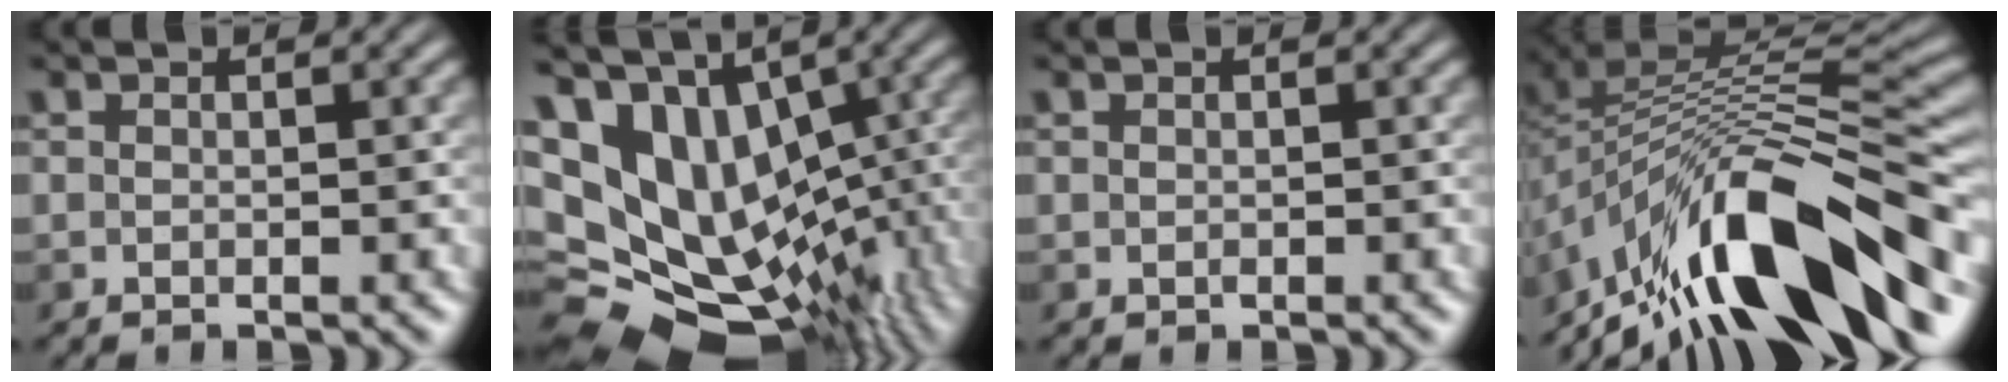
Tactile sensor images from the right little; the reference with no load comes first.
{"total": 15.0, "force": [1.0, 10.8, 10.3], "torque": [-0.163, -0.004, 0.068]}
{"total": 0.0}
{"total": 13.2, "force": [-8.2, 4.5, 9.4], "torque": [-0.159, 0.021, -0.141]}